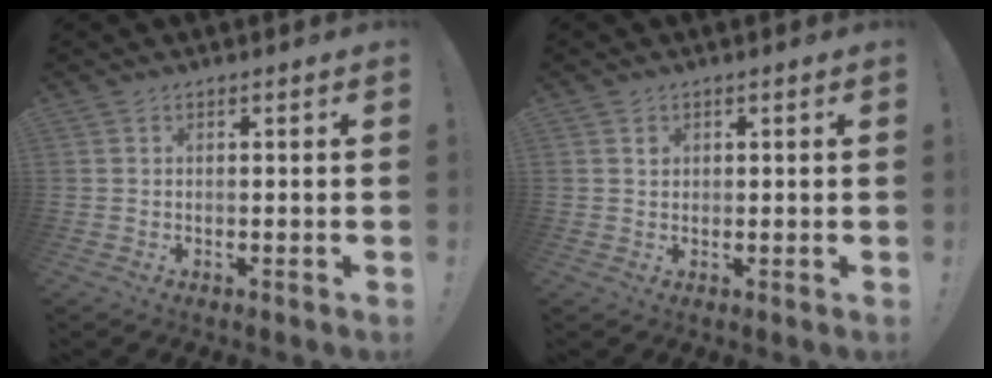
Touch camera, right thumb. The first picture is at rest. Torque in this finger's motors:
{"motor_torque": [-0.04, 0.00, -0.52, -0.27, -0.02]}